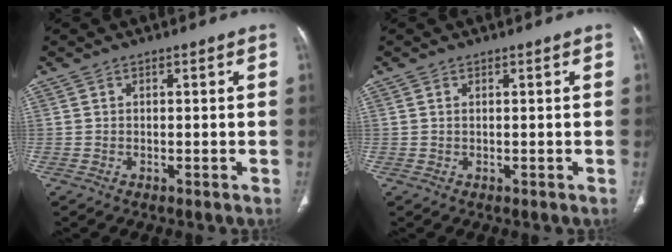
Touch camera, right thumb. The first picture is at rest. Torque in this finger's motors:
{"motor_torque": [-0.28, 0.10, -0.32, 0.25, 0.08]}